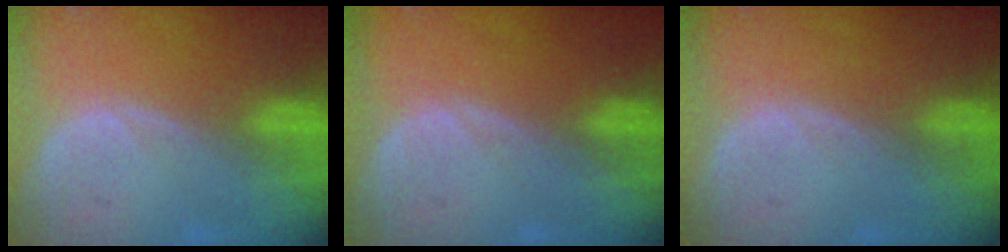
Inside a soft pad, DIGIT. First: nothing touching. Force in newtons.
{"total": 0.0}
{"total": 0.0}